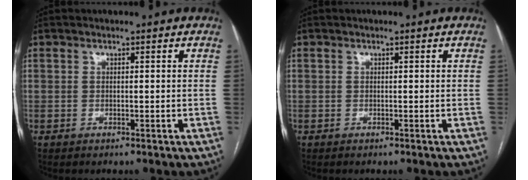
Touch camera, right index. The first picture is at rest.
{"total": 0.0}